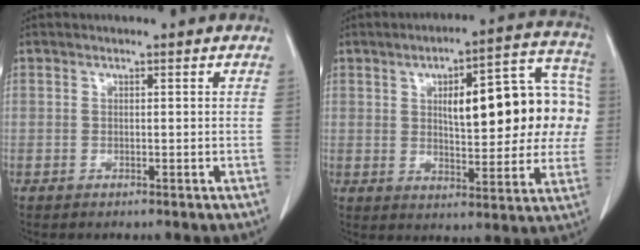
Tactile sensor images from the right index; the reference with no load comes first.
{"total": 18.4, "force": [2.6, 6.1, 17.1], "torque": [-0.219, 0.042, 0.040]}